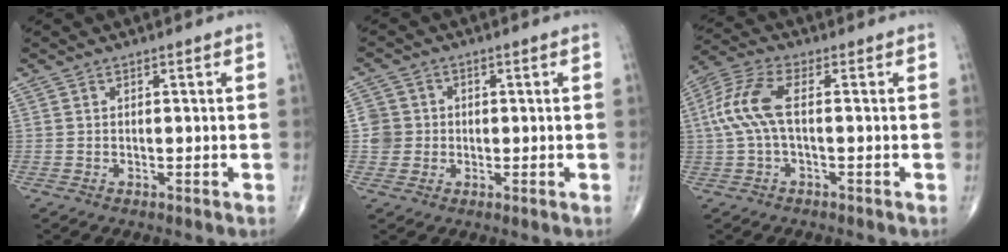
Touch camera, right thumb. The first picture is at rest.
{"total": 4.5, "force": [-0.1, 4.4, 0.8], "torque": [0.013, 0.007, -0.005]}
{"total": 8.9, "force": [0.1, 3.6, 8.2], "torque": [-0.207, 0.025, -0.001]}